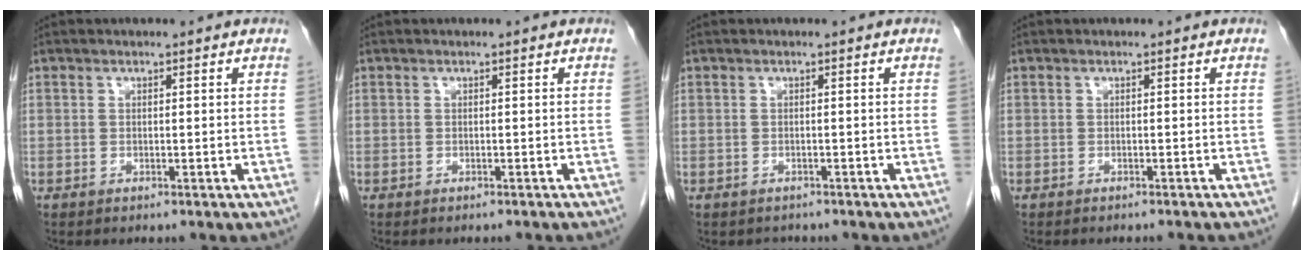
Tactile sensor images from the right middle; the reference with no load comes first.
{"total": 3.2, "force": [-3.0, 0.2, 1.2], "torque": [-0.019, -0.005, -0.035]}
{"total": 1.8, "force": [-1.5, 0.8, 0.1], "torque": [-0.008, -0.002, -0.021]}
{"total": 5.4, "force": [-4.9, 0.7, 2.0], "torque": [-0.024, -0.012, -0.057]}